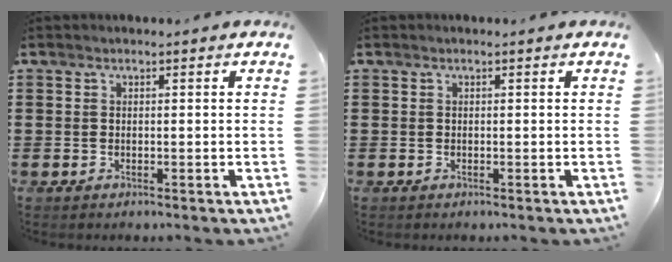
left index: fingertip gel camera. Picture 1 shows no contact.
{"total": 0.0}